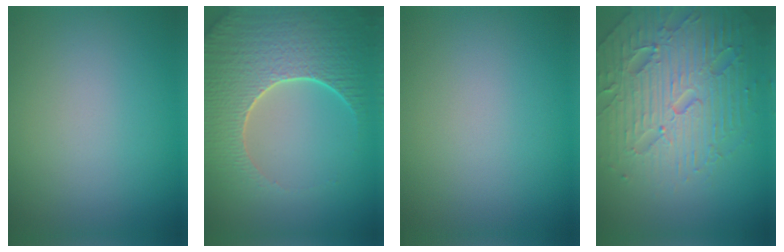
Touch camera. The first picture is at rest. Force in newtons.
{"total": 8.1, "press": 6.1, "slide": 5.3}
{"total": 0.0}
{"total": 7.4, "press": 7.3, "slide": 1.6}